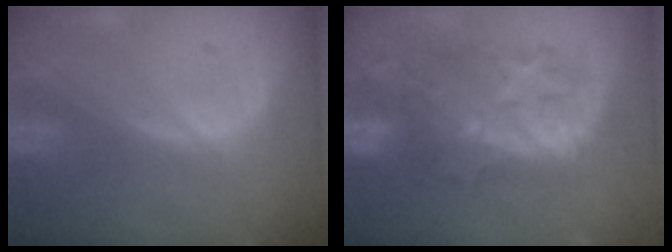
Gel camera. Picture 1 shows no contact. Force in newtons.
{"total": 8.7, "press": 8.7, "slide": 0.4}